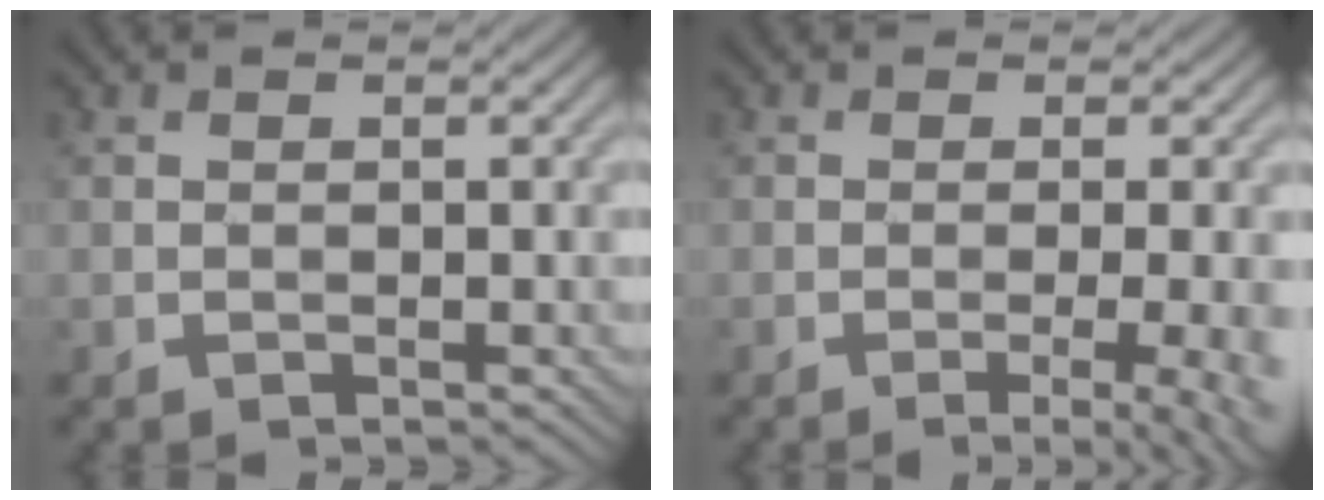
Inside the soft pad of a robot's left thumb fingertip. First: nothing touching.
{"total": 6.7, "force": [-1.8, 1.9, 6.2], "torque": [-0.075, -0.001, -0.016]}